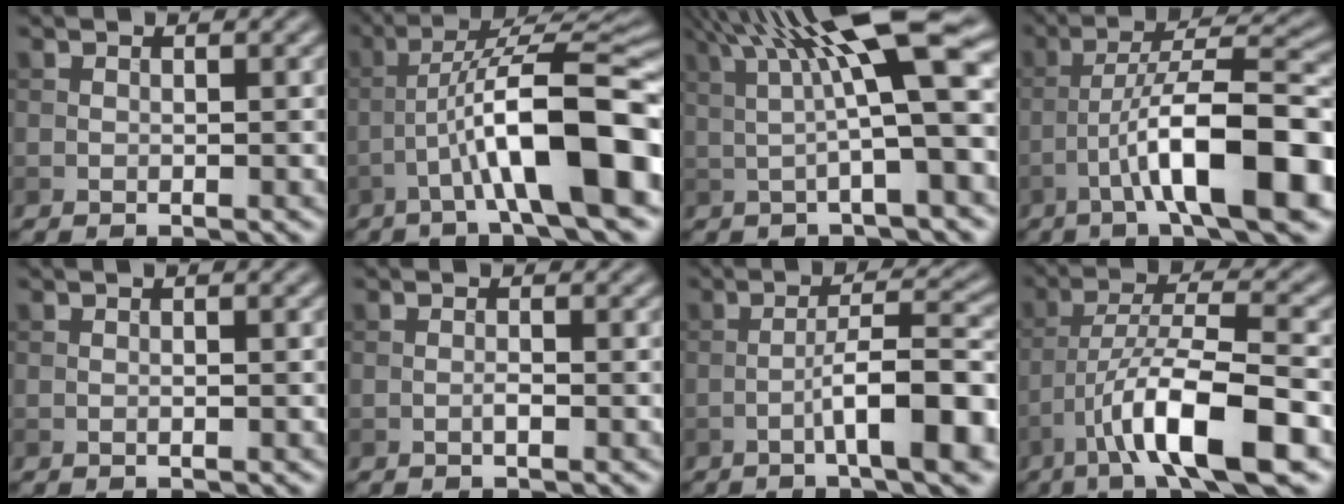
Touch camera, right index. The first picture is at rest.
{"total": 10.9, "force": [-3.6, 2.1, 10.1], "torque": [-0.150, 0.029, -0.058]}
{"total": 11.6, "force": [3.5, 2.3, 10.8], "torque": [-0.158, 0.021, 0.053]}
{"total": 11.6, "force": [-4.4, 2.5, 10.5], "torque": [-0.159, 0.024, -0.069]}
{"total": 0.8, "force": [0.0, 0.1, 0.8], "torque": [-0.015, -0.002, -0.003]}
{"total": 0.7, "force": [-0.3, 0.1, 0.6], "torque": [-0.012, 0.001, -0.007]}
{"total": 8.7, "force": [-3.5, 1.7, 7.8], "torque": [-0.115, 0.023, -0.058]}
{"total": 10.1, "force": [-5.1, 2.1, 8.4], "torque": [-0.142, 0.013, -0.091]}